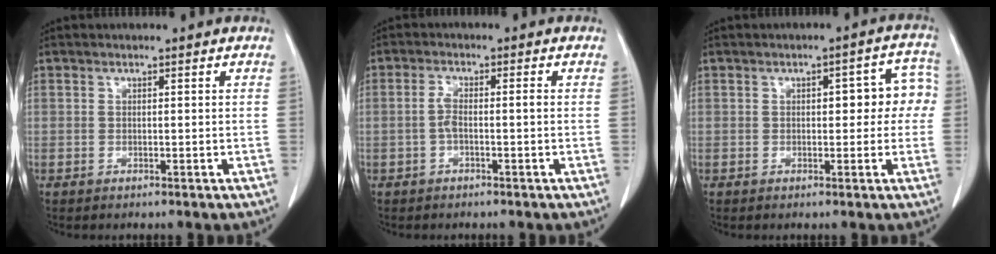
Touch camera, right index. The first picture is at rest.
{"total": 2.6, "force": [-0.6, 0.5, 2.5], "torque": [-0.050, 0.007, -0.012]}
{"total": 6.4, "force": [0.6, 2.9, 5.7], "torque": [-0.055, 0.036, 0.006]}